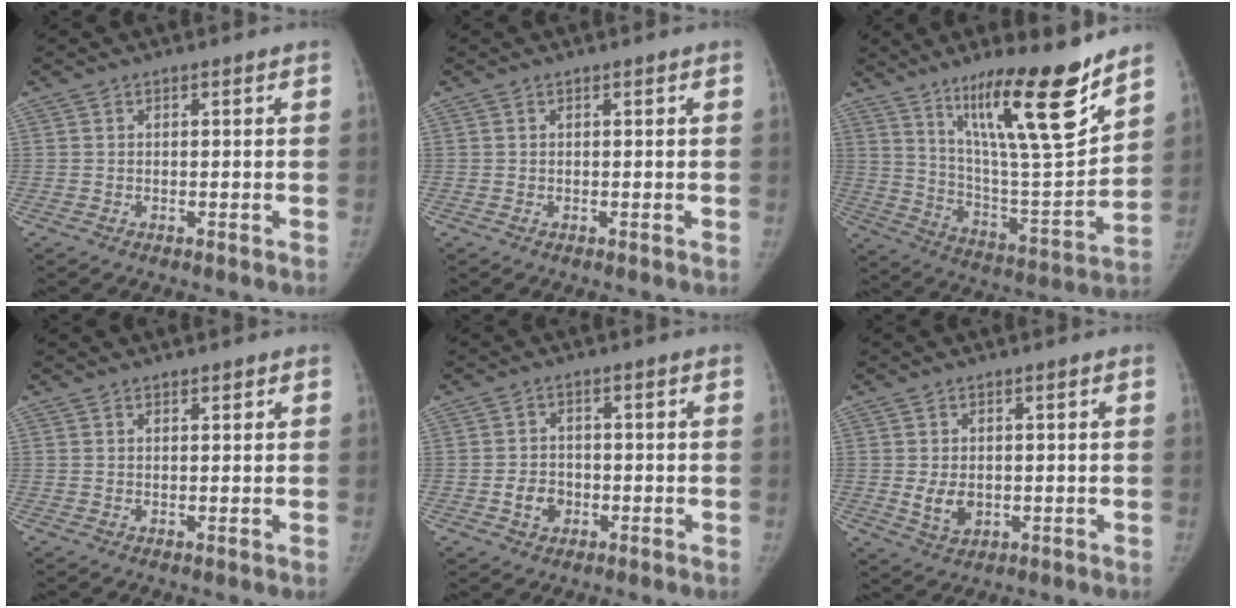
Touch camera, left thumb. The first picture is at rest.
{"total": 0.0}
{"total": 21.6, "force": [14.1, 3.4, 16.0], "torque": [-0.229, -0.089, 0.241]}
{"total": 0.7, "force": [0.5, 0.4, 0.1], "torque": [0.007, -0.003, 0.004]}
{"total": 4.2, "force": [-1.4, 3.5, 1.9], "torque": [-0.019, 0.011, -0.024]}
{"total": 4.6, "force": [-0.4, 3.4, 3.0], "torque": [-0.043, -0.006, 0.002]}